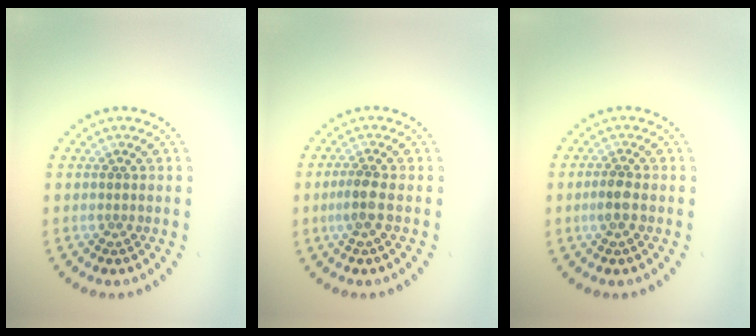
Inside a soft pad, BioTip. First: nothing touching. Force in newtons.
{"total": 1.8, "press": 1.5, "slide": 0.9}
{"total": 1.6, "press": 1.5, "slide": 0.5}